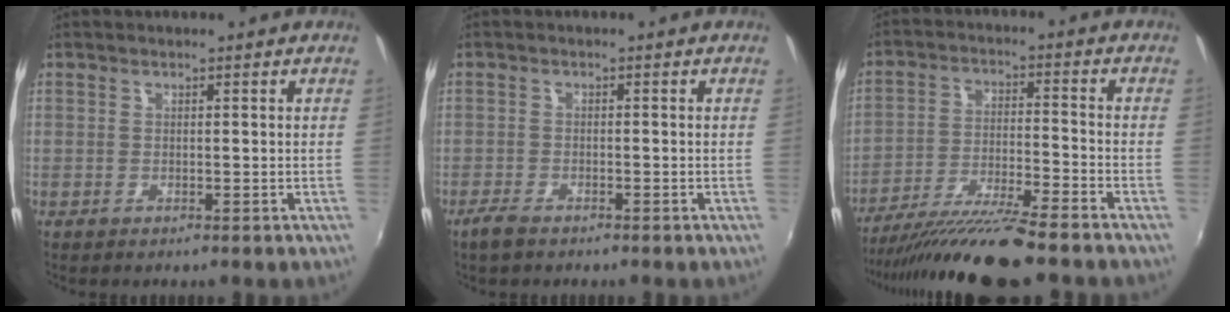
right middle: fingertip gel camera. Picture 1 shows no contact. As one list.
[{"total": 2.8, "force": [-2.2, 0.9, 1.4], "torque": [-0.041, -0.005, -0.046]}, {"total": 14.3, "force": [-12.3, -0.3, 7.2], "torque": [-0.148, -0.030, -0.215]}]